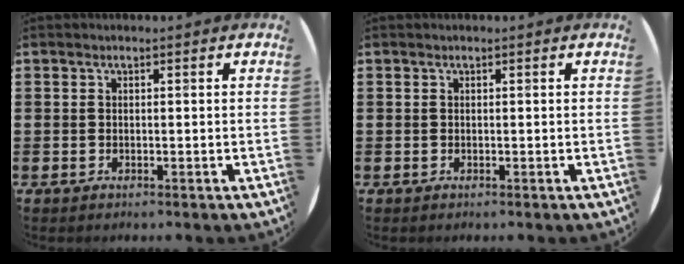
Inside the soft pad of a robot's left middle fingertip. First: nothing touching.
{"total": 0.0}